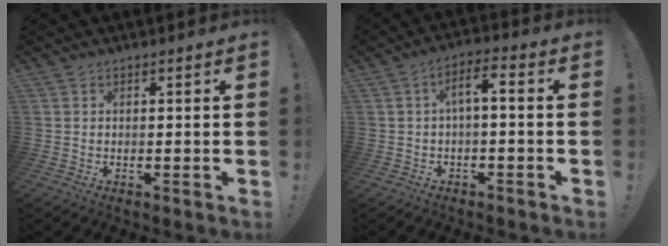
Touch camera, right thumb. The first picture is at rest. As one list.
[{"total": 5.6, "force": [-1.1, 2.0, 5.1], "torque": [-0.084, 0.009, -0.022]}]